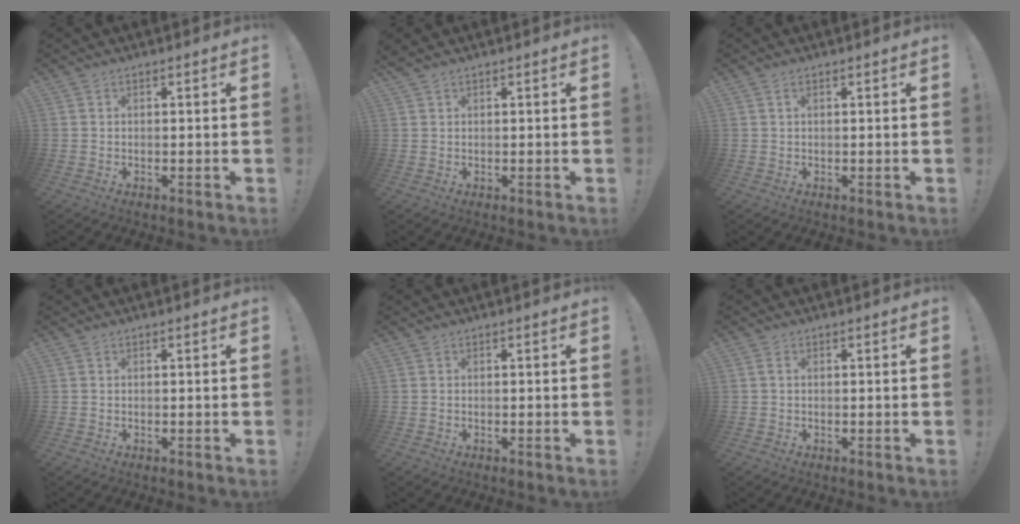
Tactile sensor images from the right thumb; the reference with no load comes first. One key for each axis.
{"total": 1.2, "fx": 1.0, "fy": 0.2, "fz": 0.6, "tx": -0.012, "ty": 0.000, "tz": 0.019}
{"total": 0.9, "fx": 0.4, "fy": 0.4, "fz": 0.7, "tx": -0.016, "ty": 0.001, "tz": 0.006}
{"total": 0.0}
{"total": 0.0}
{"total": 0.8, "fx": 0.2, "fy": 0.1, "fz": 0.8, "tx": -0.016, "ty": 0.002, "tz": 0.003}